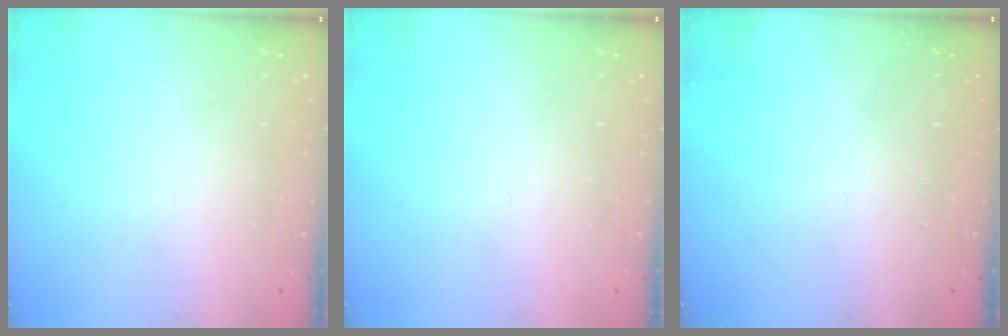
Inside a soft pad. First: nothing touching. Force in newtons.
{"total": 0.0}
{"total": 2.8, "press": 2.8, "slide": 0.4}